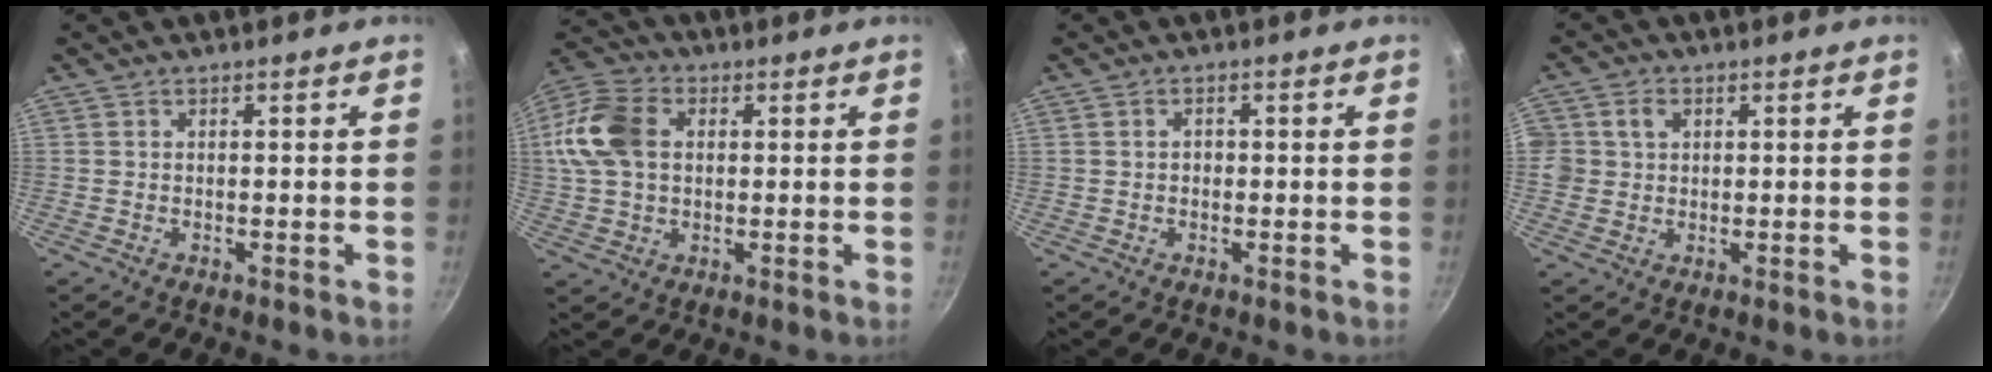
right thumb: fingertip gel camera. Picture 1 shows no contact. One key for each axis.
{"total": 12.6, "fx": 2.1, "fy": 8.8, "fz": 8.7, "tx": -0.175, "ty": 0.020, "tz": 0.034}
{"total": 1.2, "fx": 0.0, "fy": 1.0, "fz": 0.7, "tx": -0.007, "ty": 0.004, "tz": -0.002}
{"total": 5.1, "fx": 1.4, "fy": 4.3, "fz": 2.2, "tx": -0.029, "ty": 0.002, "tz": 0.030}